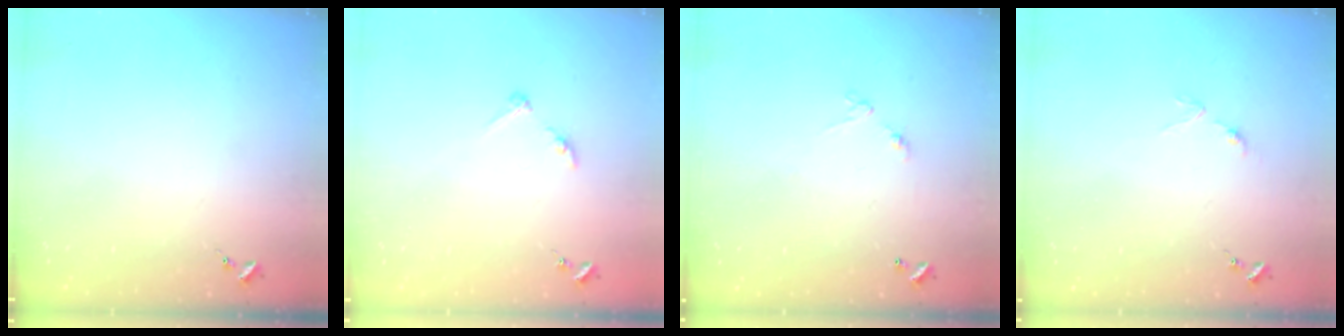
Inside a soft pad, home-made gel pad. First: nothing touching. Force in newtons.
{"total": 5.2, "press": 5.2, "slide": 0.6}
{"total": 5.9, "press": 5.9, "slide": 0.4}
{"total": 3.7, "press": 3.7, "slide": 0.3}